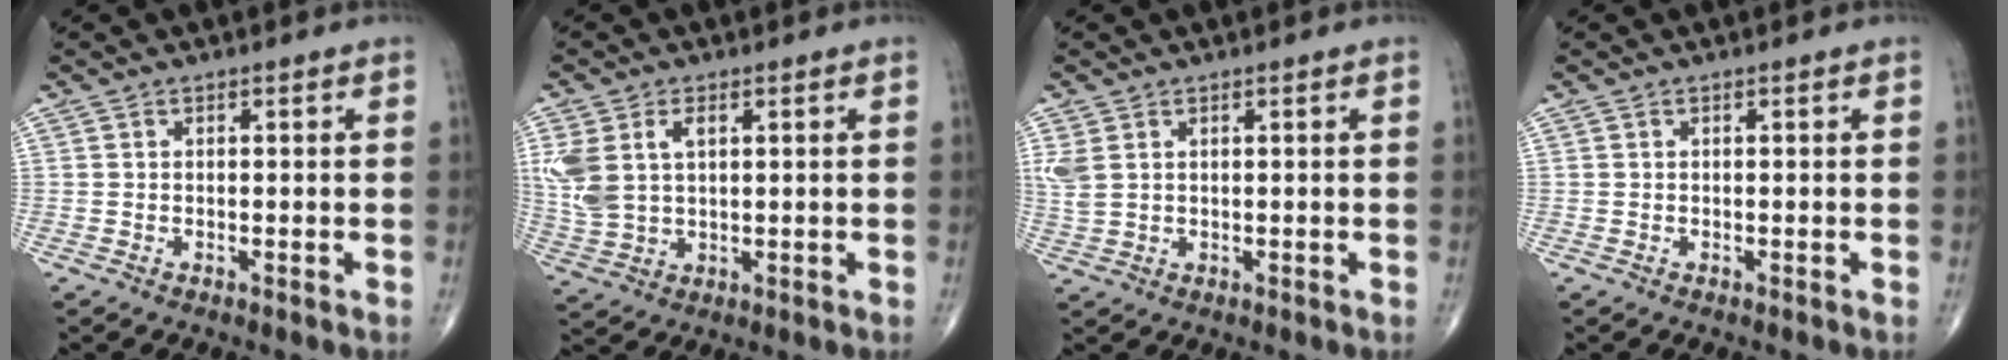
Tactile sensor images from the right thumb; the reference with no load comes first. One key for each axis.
{"total": 9.1, "fx": 2.5, "fy": 5.5, "fz": 6.8, "tx": -0.158, "ty": 0.006, "tz": 0.060}
{"total": 3.3, "fx": 1.3, "fy": 2.1, "fz": 2.3, "tx": -0.066, "ty": 0.004, "tz": 0.034}
{"total": 0.0}